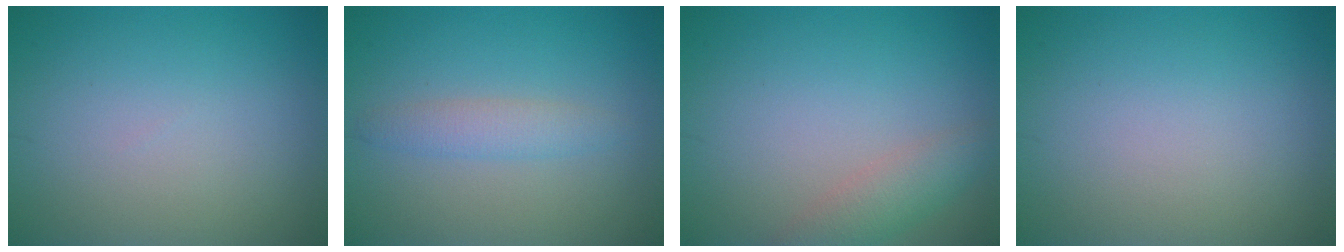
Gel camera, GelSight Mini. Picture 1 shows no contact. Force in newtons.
{"total": 2.0, "press": 2.0, "slide": 0.1}
{"total": 2.6, "press": 2.6, "slide": 0.1}
{"total": 0.0}